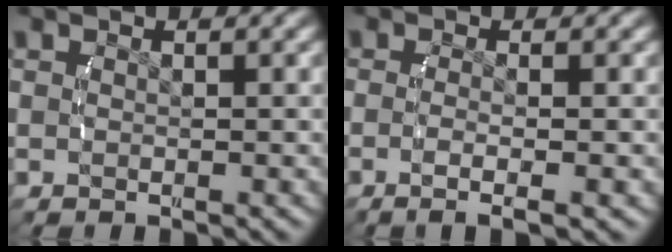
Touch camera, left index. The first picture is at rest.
{"total": 3.2, "force": [-1.7, 0.1, 2.7], "torque": [-0.050, -0.009, -0.023]}